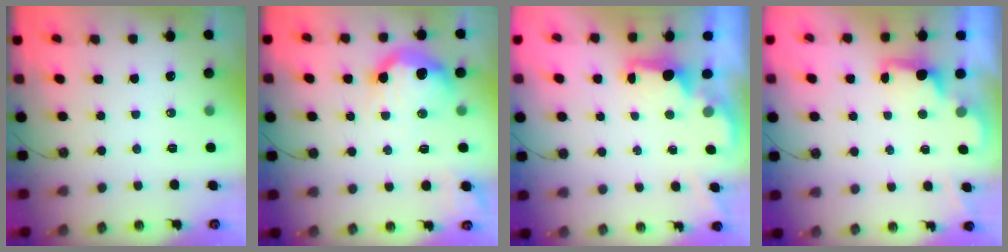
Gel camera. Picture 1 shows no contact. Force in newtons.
{"total": 15.9, "press": 15.8, "slide": 1.5}
{"total": 1.7, "press": 1.6, "slide": 0.6}
{"total": 2.3, "press": 2.2, "slide": 0.7}